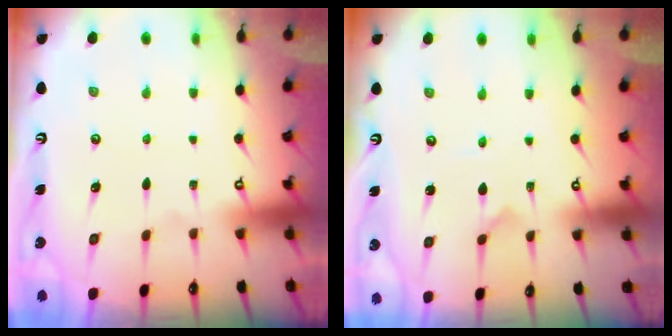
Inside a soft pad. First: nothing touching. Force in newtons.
{"total": 0.0}